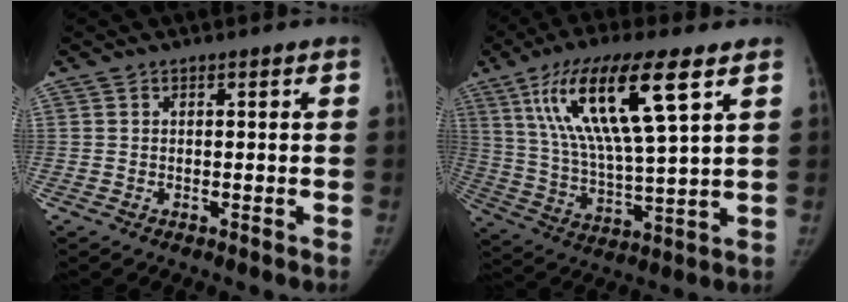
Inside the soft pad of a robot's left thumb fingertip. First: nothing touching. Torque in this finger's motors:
{"motor_torque": [0.75, 0.79, 1.45, -1.32, 0.45]}